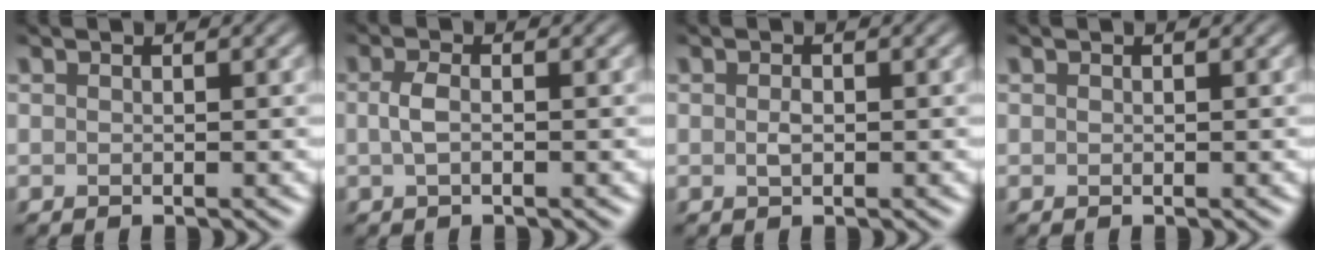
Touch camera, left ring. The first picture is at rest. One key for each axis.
{"total": 1.6, "fx": -0.1, "fy": 0.6, "fz": 1.5, "tx": -0.035, "ty": 0.002, "tz": -0.006}
{"total": 0.7, "fx": 0.0, "fy": 0.4, "fz": 0.6, "tx": -0.014, "ty": -0.002, "tz": -0.001}
{"total": 0.0}